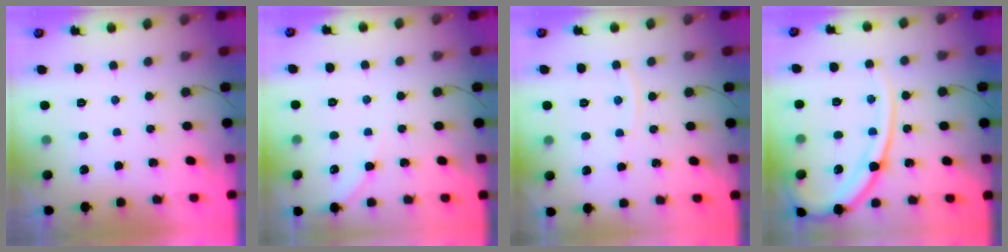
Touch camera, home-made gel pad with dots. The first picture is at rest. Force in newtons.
{"total": 5.5, "press": 5.5, "slide": 0.6}
{"total": 4.3, "press": 4.3, "slide": 0.5}
{"total": 16.0, "press": 15.9, "slide": 1.7}